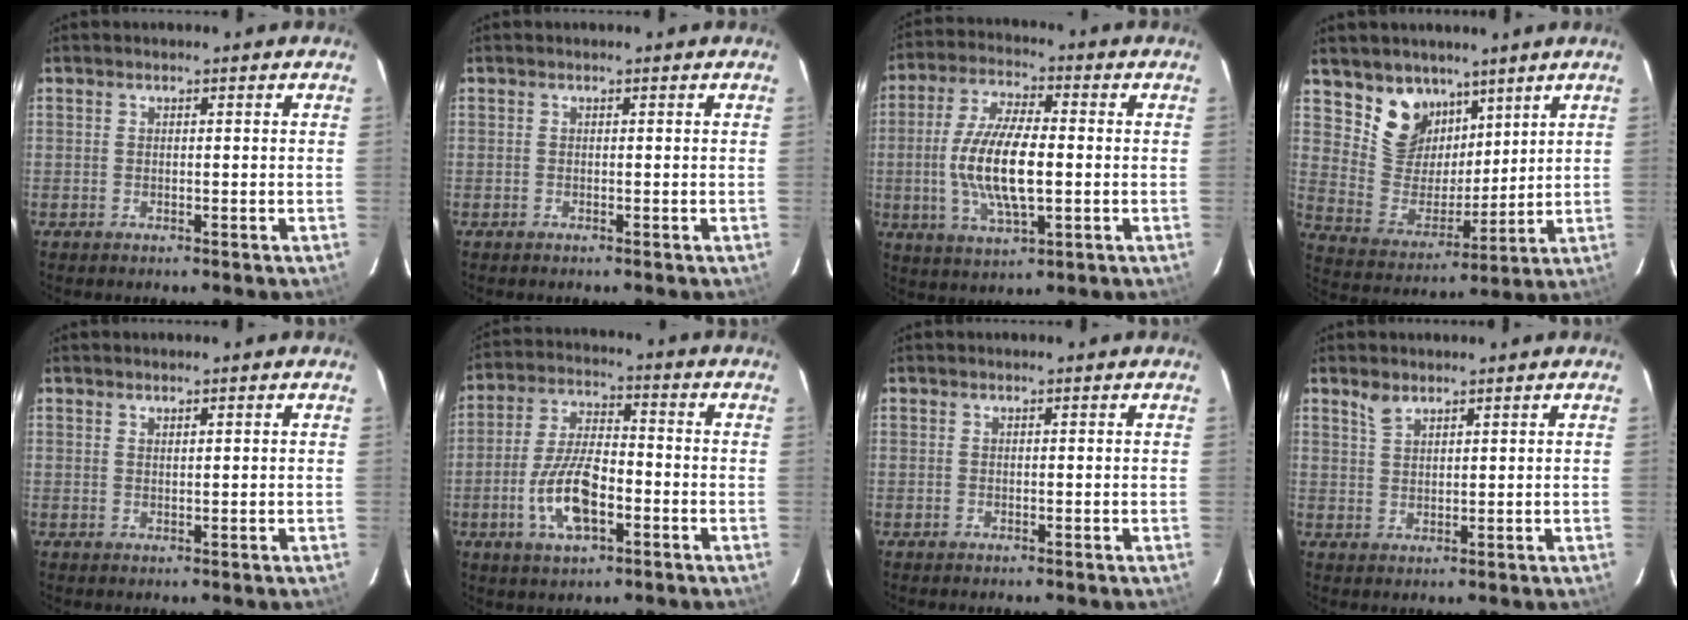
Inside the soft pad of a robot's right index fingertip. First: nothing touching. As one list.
[{"total": 0.0}, {"total": 13.5, "force": [-1.3, 4.7, 12.6], "torque": [-0.255, 0.000, -0.024]}, {"total": 11.7, "force": [7.6, 8.0, 3.8], "torque": [-0.077, -0.003, 0.156]}, {"total": 0.9, "force": [0.7, 0.2, 0.5], "torque": [-0.006, 0.002, 0.013]}, {"total": 11.4, "force": [-4.1, 4.7, 9.6], "torque": [-0.198, 0.001, -0.074]}, {"total": 0.0}, {"total": 2.9, "force": [2.2, 1.3, 1.3], "torque": [-0.022, 0.004, 0.044]}]